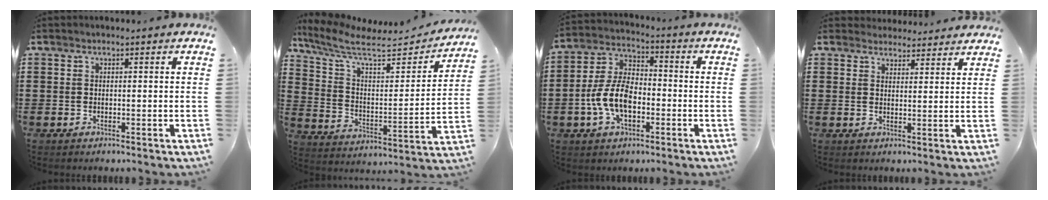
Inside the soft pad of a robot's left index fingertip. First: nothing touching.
{"total": 8.5, "force": [6.7, 2.1, 4.9], "torque": [-0.122, -0.039, 0.111]}
{"total": 9.3, "force": [-2.8, 5.3, 7.1], "torque": [-0.170, 0.004, -0.058]}
{"total": 3.2, "force": [3.2, 0.7, 0.0], "torque": [-0.010, -0.007, 0.060]}